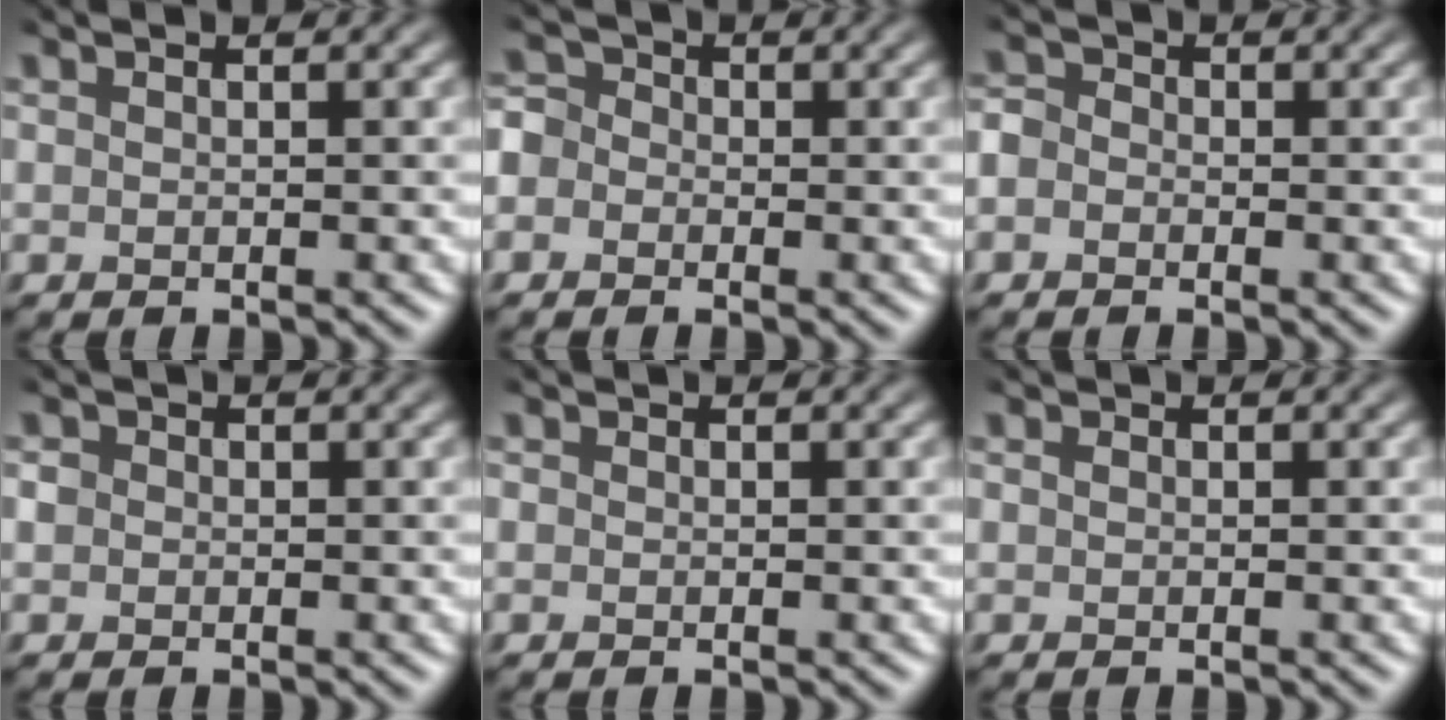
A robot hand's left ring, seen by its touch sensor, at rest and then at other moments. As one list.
[{"total": 3.6, "force": [-2.9, 0.5, -2.1], "torque": [0.028, -0.012, -0.041]}, {"total": 3.3, "force": [-2.7, -0.3, -1.9], "torque": [0.011, -0.015, -0.038]}, {"total": 2.3, "force": [-1.5, -0.6, -1.7], "torque": [0.007, -0.010, -0.012]}, {"total": 2.4, "force": [-1.2, -1.2, -1.7], "torque": [0.011, -0.016, -0.006]}, {"total": 2.4, "force": [-1.2, -1.2, -1.7], "torque": [0.008, -0.014, -0.004]}]